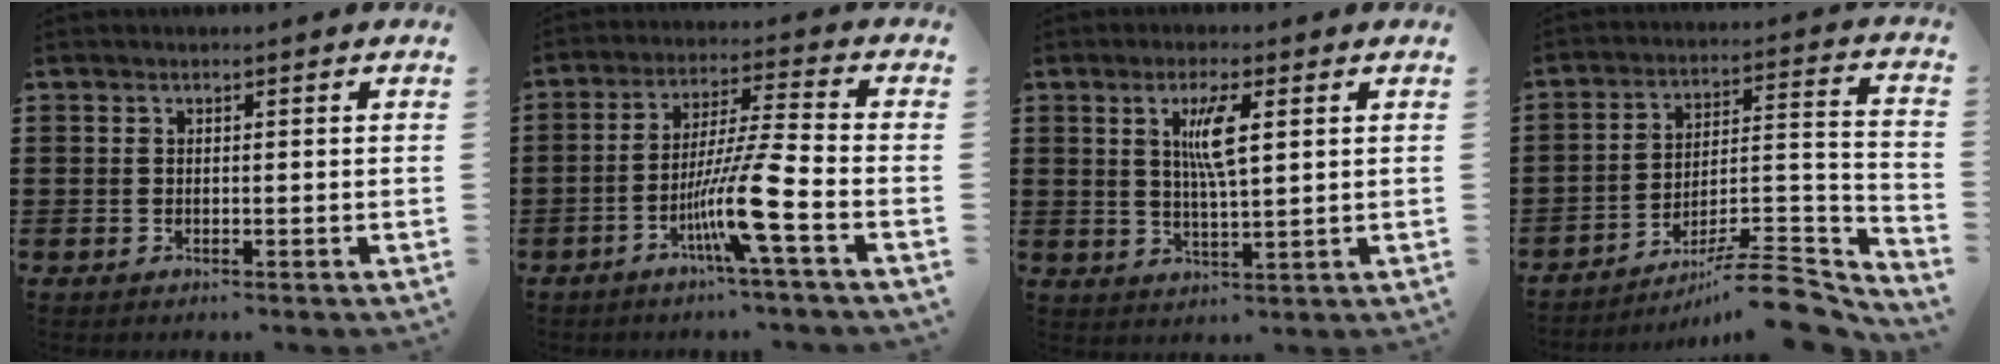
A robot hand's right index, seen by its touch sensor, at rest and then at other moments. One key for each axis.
{"total": 10.9, "fx": -4.6, "fy": -0.3, "fz": 9.9, "tx": -0.197, "ty": -0.014, "tz": -0.092}
{"total": 5.5, "fx": 1.7, "fy": 1.1, "fz": 5.1, "tx": -0.097, "ty": 0.002, "tz": 0.023}
{"total": 9.6, "fx": -7.8, "fy": 1.6, "fz": 5.3, "tx": -0.074, "ty": 0.019, "tz": -0.151}